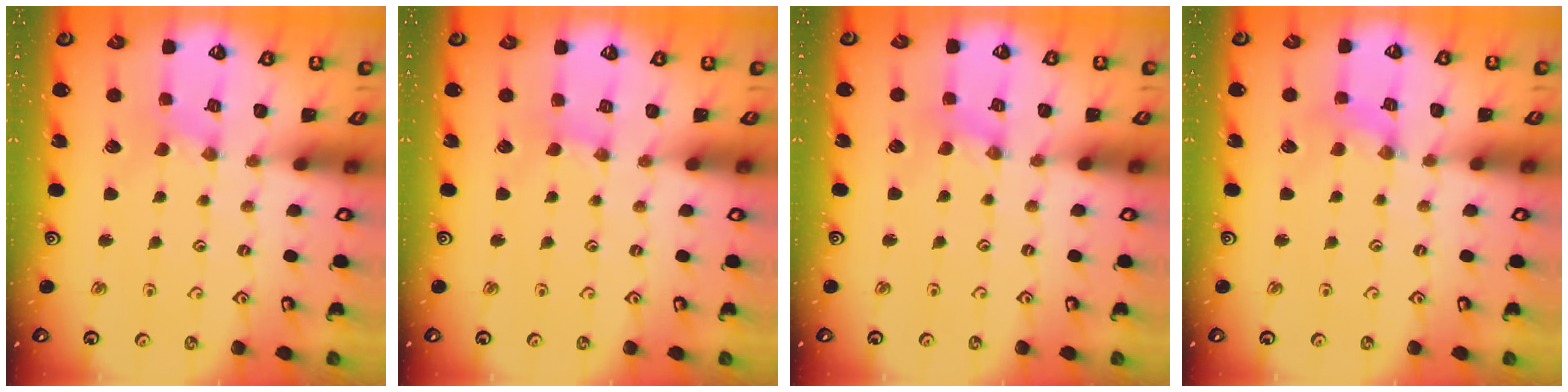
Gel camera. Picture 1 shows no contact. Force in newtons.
{"total": 0.6, "press": 0.6, "slide": 0.2}
{"total": 0.7, "press": 0.7, "slide": 0.2}
{"total": 2.3, "press": 2.2, "slide": 0.3}